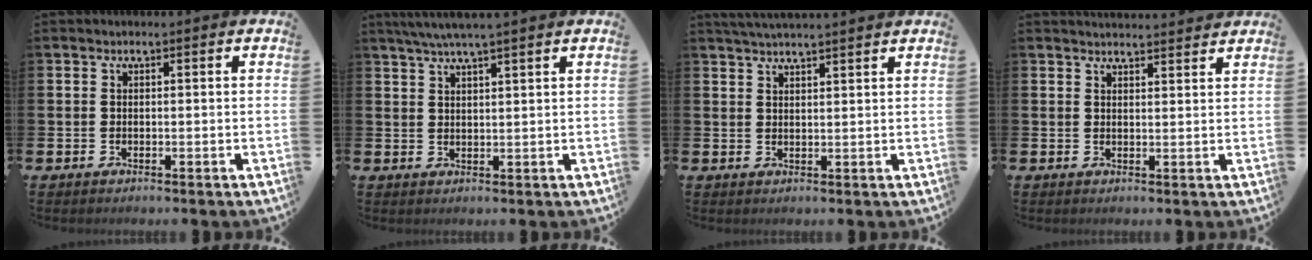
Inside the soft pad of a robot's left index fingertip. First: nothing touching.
{"total": 3.7, "force": [3.3, -0.5, 1.7], "torque": [-0.046, -0.003, 0.062]}
{"total": 3.0, "force": [3.0, -0.3, 0.3], "torque": [-0.009, -0.010, 0.054]}
{"total": 2.7, "force": [2.6, 0.2, 0.0], "torque": [0.005, -0.018, 0.046]}